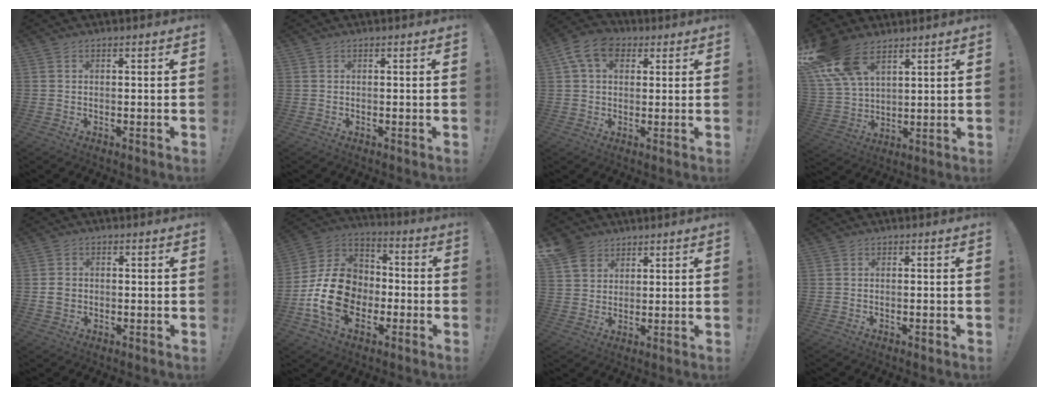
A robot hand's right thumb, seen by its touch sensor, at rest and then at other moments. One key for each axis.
{"total": 0.0}
{"total": 10.5, "fx": 4.1, "fy": 7.3, "fz": 6.3, "tx": -0.105, "ty": 0.003, "tz": 0.081}
{"total": 17.0, "fx": 10.5, "fy": 9.5, "fz": 9.3, "tx": -0.181, "ty": -0.053, "tz": 0.198}
{"total": 3.2, "fx": -0.1, "fy": 2.7, "fz": 1.7, "tx": -0.018, "ty": 0.005, "tz": -0.003}
{"total": 19.5, "fx": -4.6, "fy": 14.5, "fz": 12.1, "tx": -0.218, "ty": 0.031, "tz": -0.068}
{"total": 8.0, "fx": 5.4, "fy": 5.5, "fz": 1.9, "tx": -0.029, "ty": -0.031, "tz": 0.107}
{"total": 0.7, "fx": 0.3, "fy": 0.4, "fz": 0.5, "tx": -0.006, "ty": 0.001, "tz": 0.005}